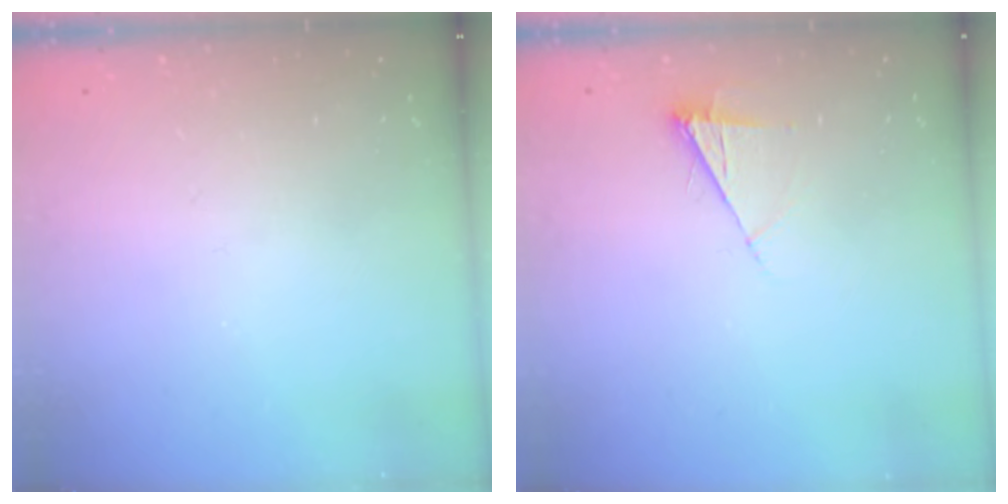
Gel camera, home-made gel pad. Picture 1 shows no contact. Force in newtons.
{"total": 5.4, "press": 5.4, "slide": 0.7}